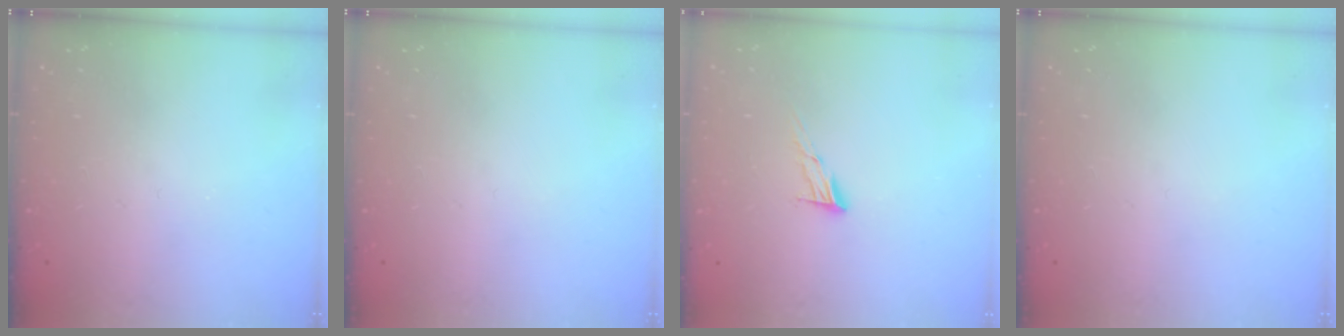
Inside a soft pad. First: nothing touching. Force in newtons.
{"total": 0.0}
{"total": 7.2, "press": 7.1, "slide": 1.2}
{"total": 0.0}